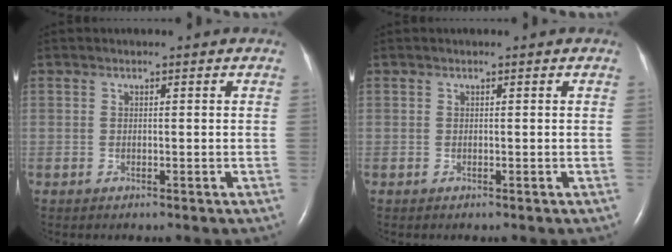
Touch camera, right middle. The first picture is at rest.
{"total": 0.0}